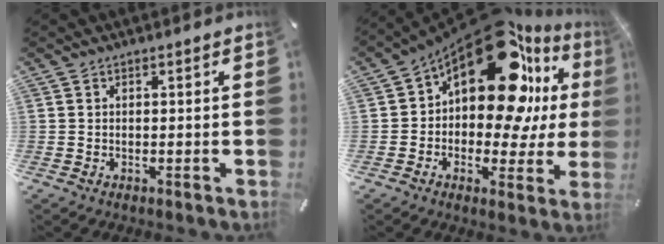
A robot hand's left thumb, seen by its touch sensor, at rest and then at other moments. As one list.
[{"total": 23.0, "force": [9.3, 11.8, 17.4], "torque": [-0.285, -0.075, 0.155]}]